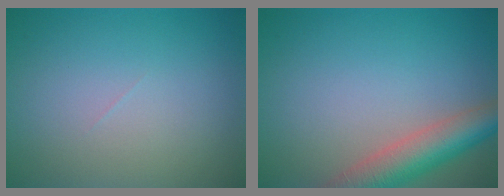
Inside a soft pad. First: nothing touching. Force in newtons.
{"total": 6.2, "press": 6.2, "slide": 0.5}